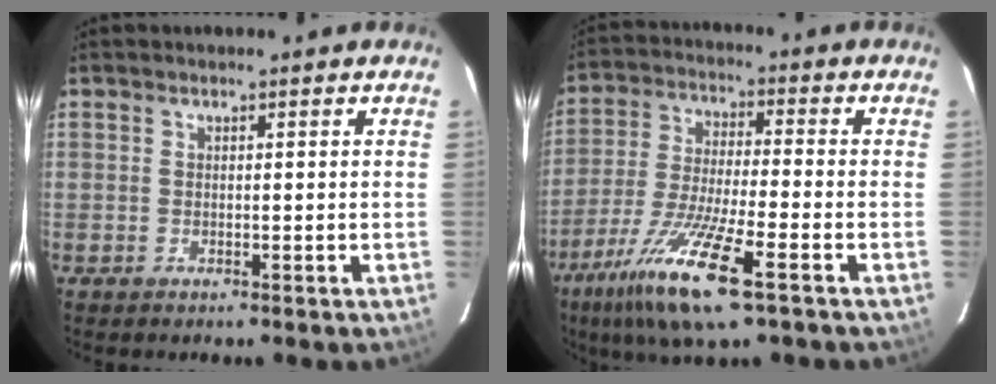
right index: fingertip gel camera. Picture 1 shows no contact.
{"total": 15.2, "force": [-8.6, 2.3, 12.4], "torque": [-0.258, -0.034, -0.164]}